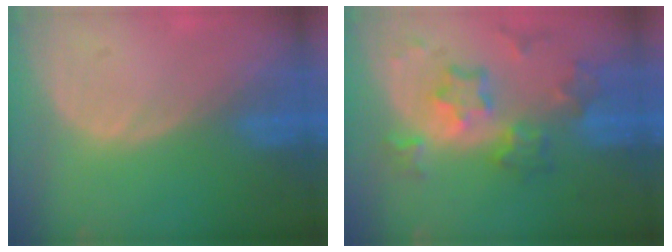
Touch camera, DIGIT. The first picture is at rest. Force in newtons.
{"total": 8.6, "press": 7.6, "slide": 4.1}